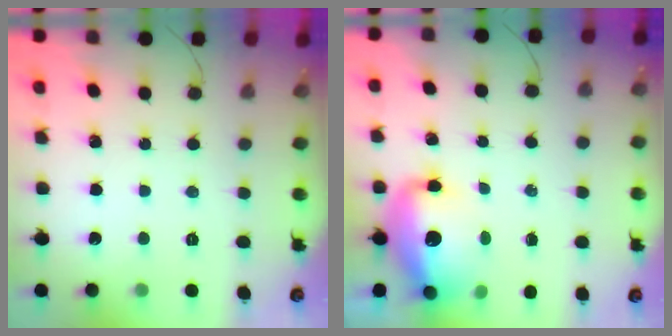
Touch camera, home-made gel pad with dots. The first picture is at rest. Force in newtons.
{"total": 13.8, "press": 13.2, "slide": 4.1}